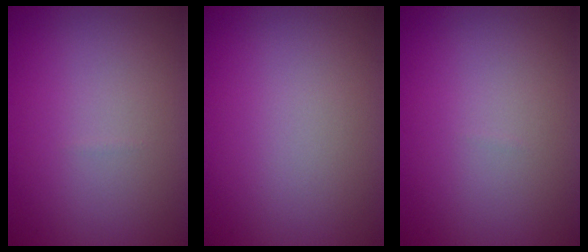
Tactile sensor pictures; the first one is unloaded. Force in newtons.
{"total": 0.0}
{"total": 0.0}